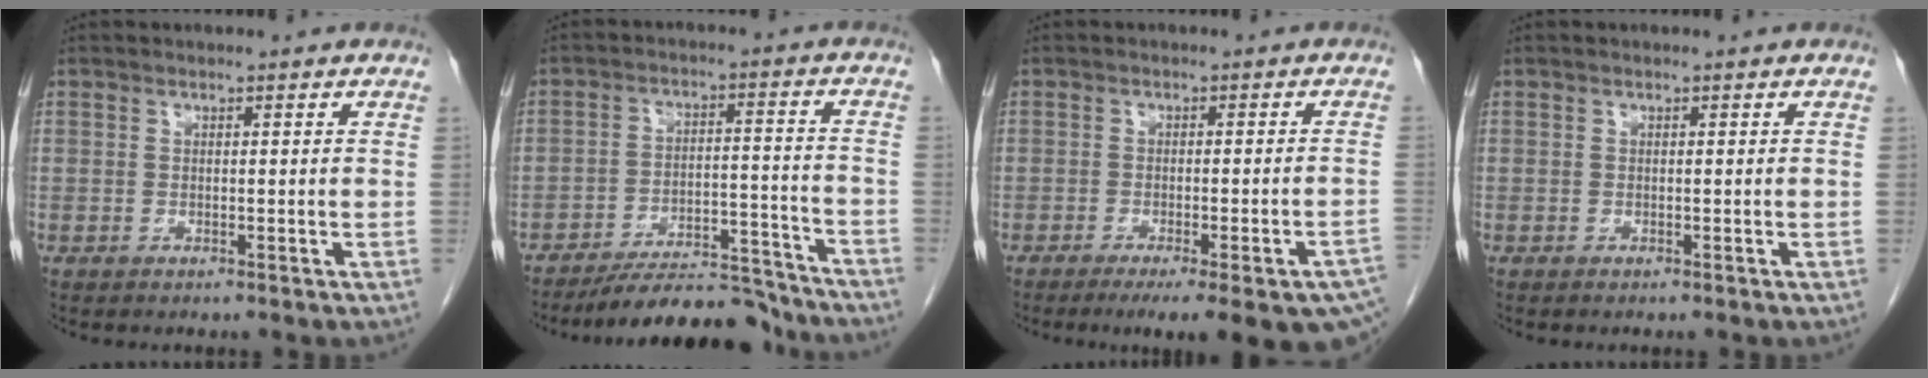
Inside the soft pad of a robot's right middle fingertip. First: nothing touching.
{"total": 12.4, "force": [-11.6, 2.1, 3.7], "torque": [-0.049, 0.016, -0.180]}
{"total": 16.9, "force": [-12.5, 2.4, 11.1], "torque": [-0.096, -0.015, -0.148]}
{"total": 0.0}